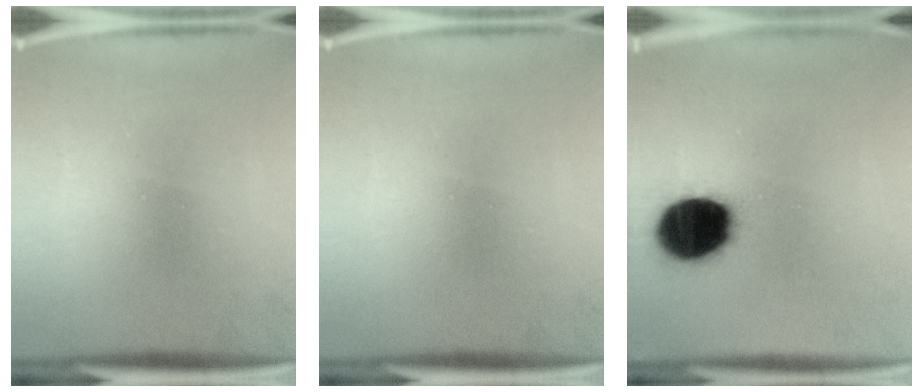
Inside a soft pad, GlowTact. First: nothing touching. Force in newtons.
{"total": 0.0}
{"total": 19.3}